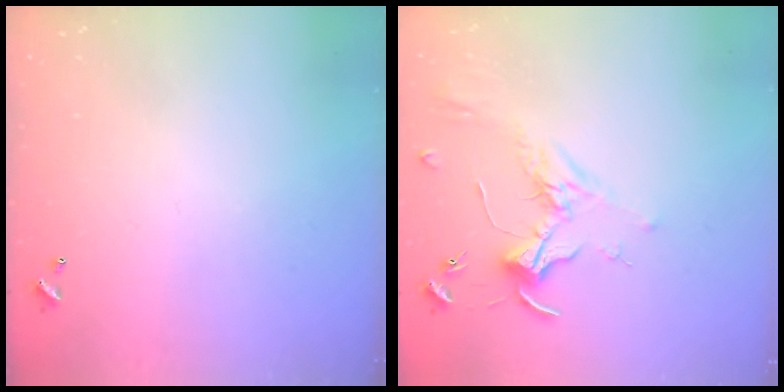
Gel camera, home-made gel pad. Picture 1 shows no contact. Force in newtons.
{"total": 1.8, "press": 1.6, "slide": 0.7}